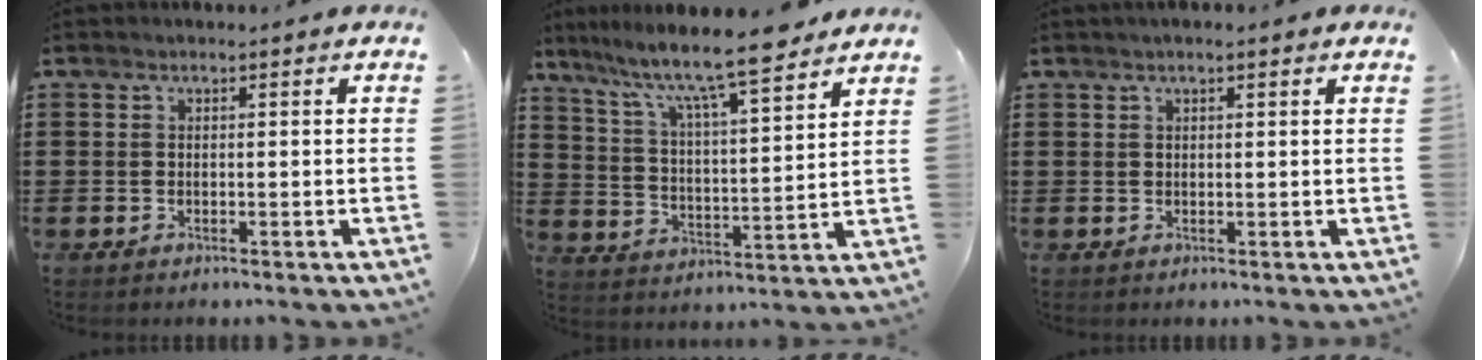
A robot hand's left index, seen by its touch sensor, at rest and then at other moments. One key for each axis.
{"total": 9.1, "fx": 7.8, "fy": 0.6, "fz": 4.6, "tx": -0.110, "ty": -0.050, "tz": 0.129}
{"total": 1.3, "fx": 0.8, "fy": 0.1, "fz": 1.0, "tx": -0.020, "ty": 0.002, "tz": 0.015}